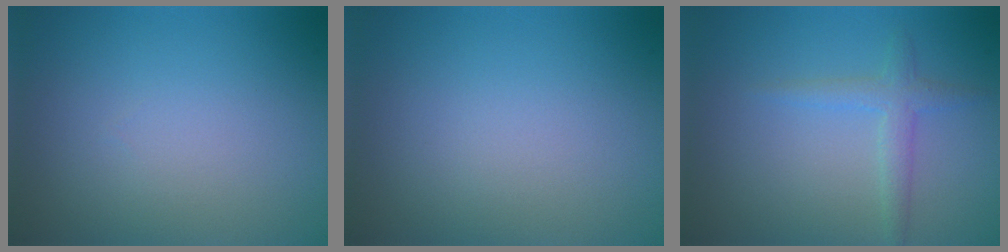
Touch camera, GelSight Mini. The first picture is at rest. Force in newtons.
{"total": 0.0}
{"total": 1.9, "press": 1.9, "slide": 0.1}